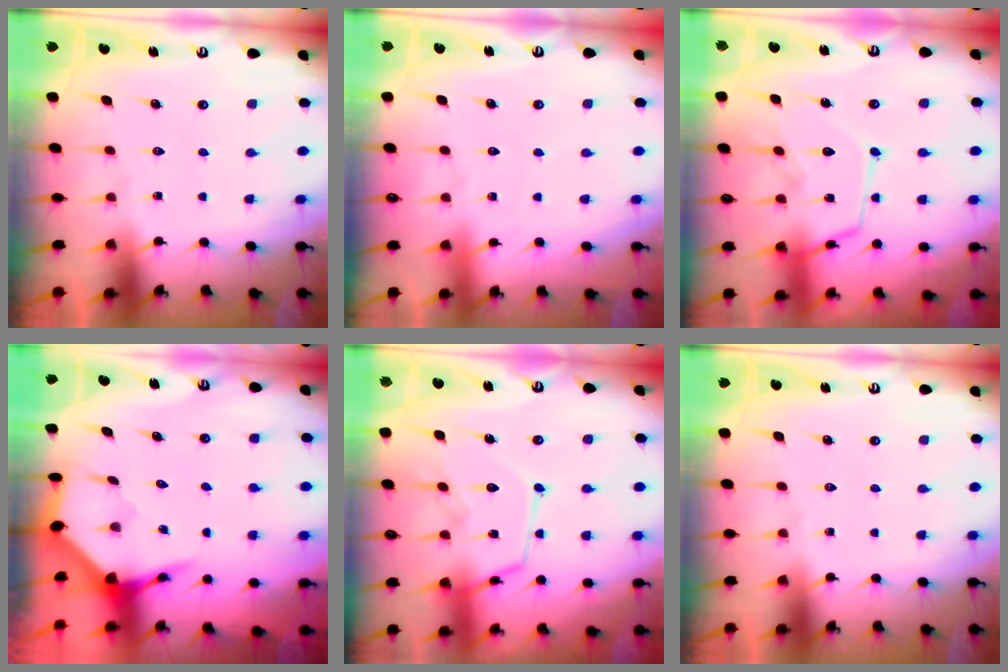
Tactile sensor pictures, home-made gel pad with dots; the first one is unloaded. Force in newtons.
{"total": 1.1, "press": 1.1, "slide": 0.2}
{"total": 14.5, "press": 14.4, "slide": 1.3}
{"total": 4.0, "press": 4.0, "slide": 0.4}
{"total": 14.5, "press": 14.4, "slide": 1.3}
{"total": 0.0}